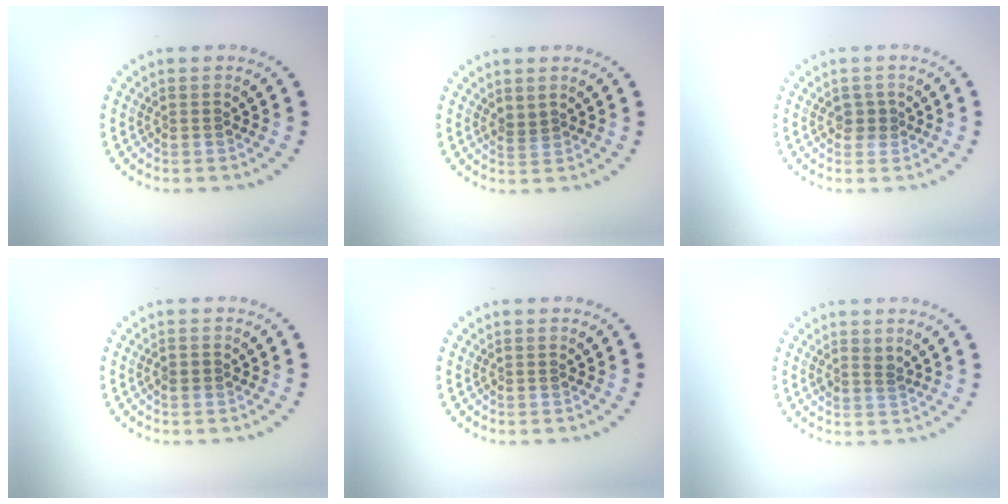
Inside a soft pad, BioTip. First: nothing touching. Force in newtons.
{"total": 1.0, "press": 0.8, "slide": 0.6}
{"total": 1.0, "press": 0.8, "slide": 0.7}
{"total": 0.9, "press": 0.8, "slide": 0.3}
{"total": 0.0}
{"total": 1.1, "press": 0.9, "slide": 0.7}